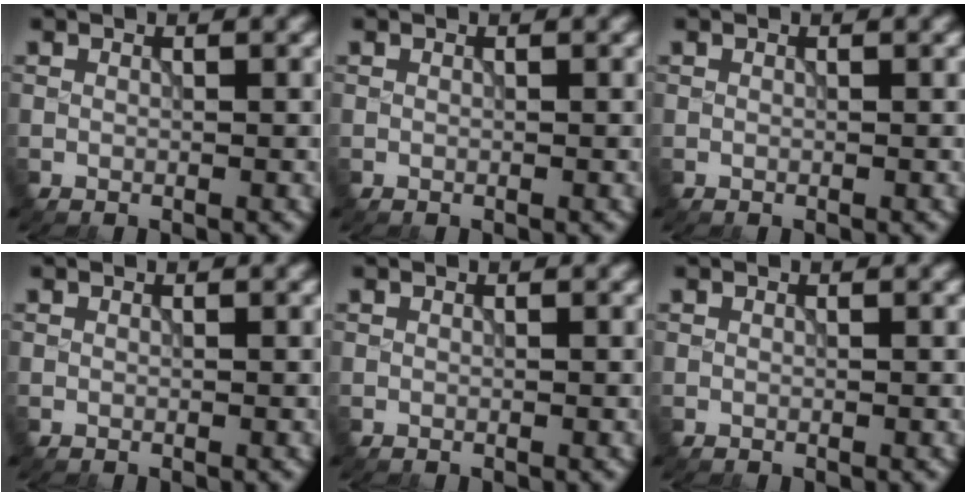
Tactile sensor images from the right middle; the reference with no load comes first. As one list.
[{"total": 0.0}, {"total": 0.0}, {"total": 0.0}, {"total": 0.0}, {"total": 0.0}]